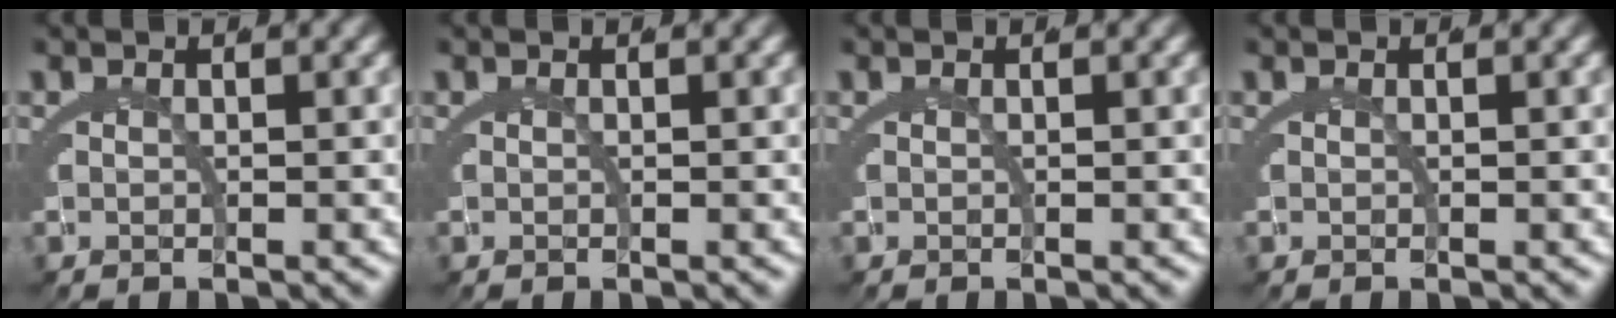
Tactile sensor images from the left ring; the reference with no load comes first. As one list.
[{"total": 0.0}, {"total": 0.0}, {"total": 0.0}]